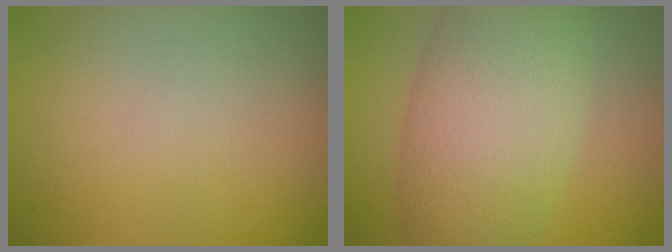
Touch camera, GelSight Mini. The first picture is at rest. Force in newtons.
{"total": 9.5, "press": 9.5, "slide": 0.3}